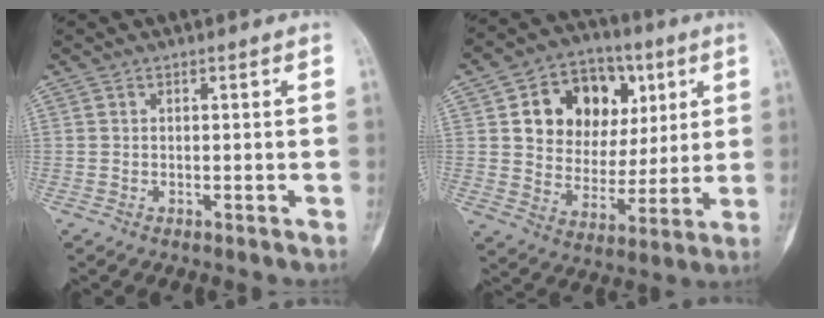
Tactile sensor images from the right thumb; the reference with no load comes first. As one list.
[{"total": 17.8, "force": [5.8, 13.4, 10.1], "torque": [-0.115, -0.001, 0.101]}]